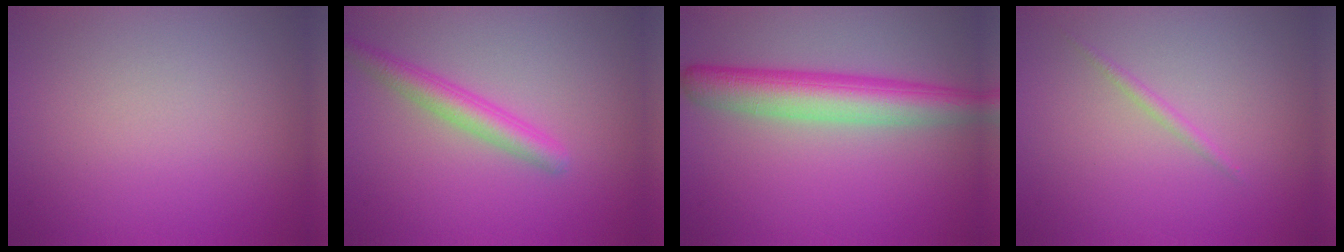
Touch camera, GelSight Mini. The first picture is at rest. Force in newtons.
{"total": 3.0, "press": 3.0, "slide": 0.0}
{"total": 5.9, "press": 5.9, "slide": 0.1}
{"total": 0.8, "press": 0.8, "slide": 0.0}